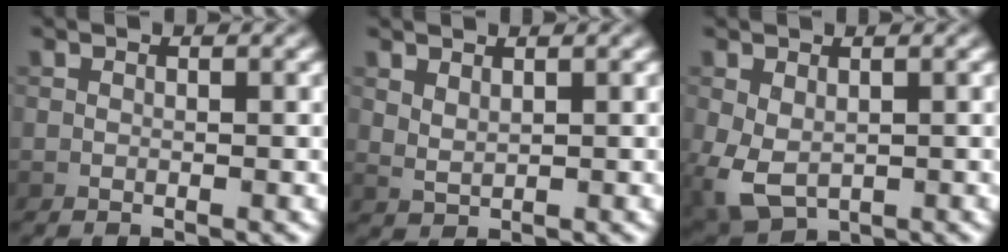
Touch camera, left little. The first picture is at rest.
{"total": 1.3, "force": [1.0, 0.4, 0.6], "torque": [-0.020, -0.003, 0.026]}
{"total": 5.0, "force": [-0.8, 3.3, 3.7], "torque": [-0.096, -0.015, -0.007]}